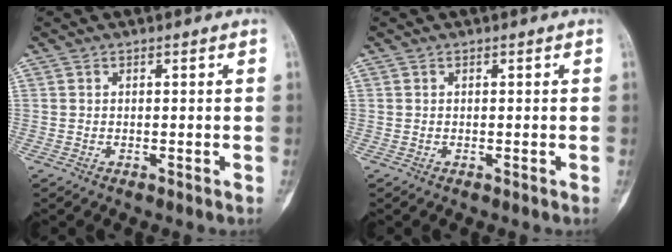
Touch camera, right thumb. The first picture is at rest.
{"total": 0.0}